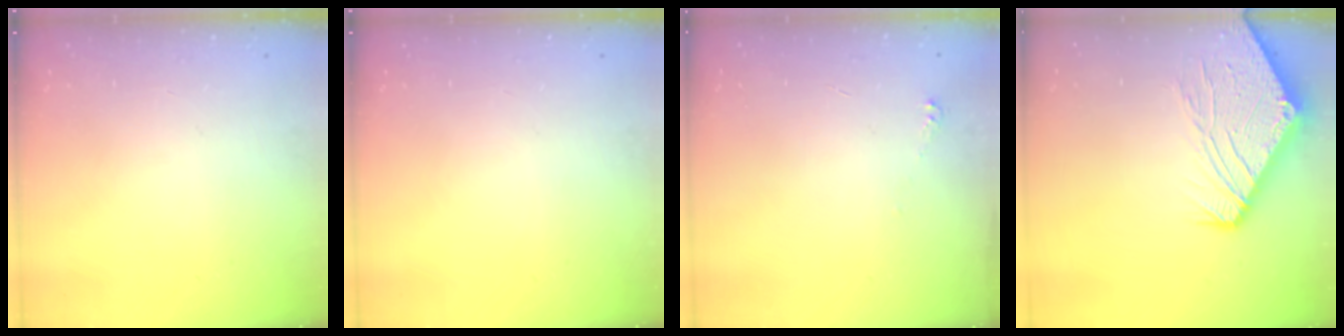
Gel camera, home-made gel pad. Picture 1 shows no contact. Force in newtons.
{"total": 0.0}
{"total": 2.5, "press": 2.5, "slide": 0.3}
{"total": 13.5, "press": 13.4, "slide": 1.8}